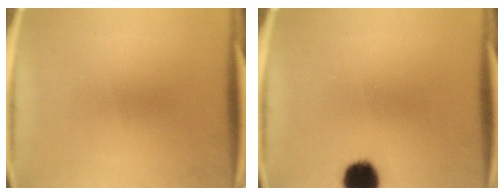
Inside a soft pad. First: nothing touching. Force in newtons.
{"total": 7.8}